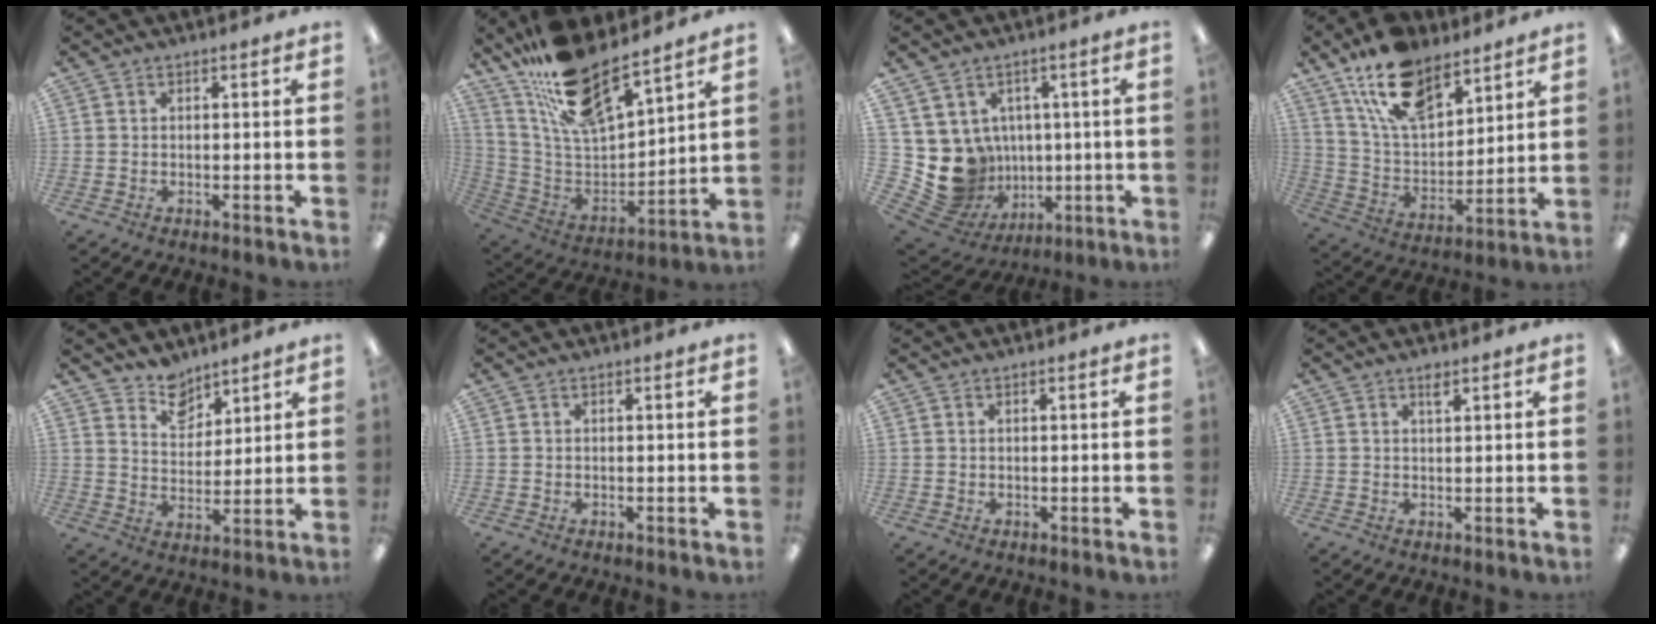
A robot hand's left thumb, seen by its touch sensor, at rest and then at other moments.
{"total": 18.4, "force": [15.2, 5.3, 8.9], "torque": [-0.179, -0.099, 0.270]}
{"total": 11.7, "force": [-0.6, 11.2, 3.5], "torque": [-0.102, -0.024, 0.015]}
{"total": 16.6, "force": [11.4, 8.4, 8.7], "torque": [-0.169, -0.047, 0.211]}
{"total": 7.8, "force": [6.7, 3.9, 1.0], "torque": [-0.016, -0.046, 0.126]}
{"total": 0.0}
{"total": 0.0}
{"total": 1.9, "force": [1.4, 0.5, 1.1], "torque": [-0.019, -0.001, 0.023]}